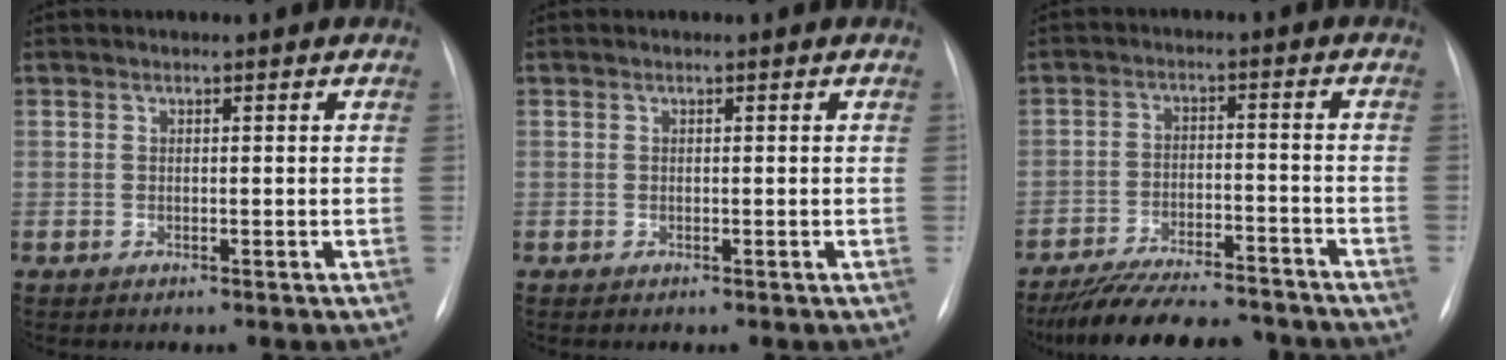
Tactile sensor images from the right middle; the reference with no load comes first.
{"total": 0.0}
{"total": 16.3, "force": [-14.6, 3.5, 6.3], "torque": [-0.118, 0.000, -0.216]}